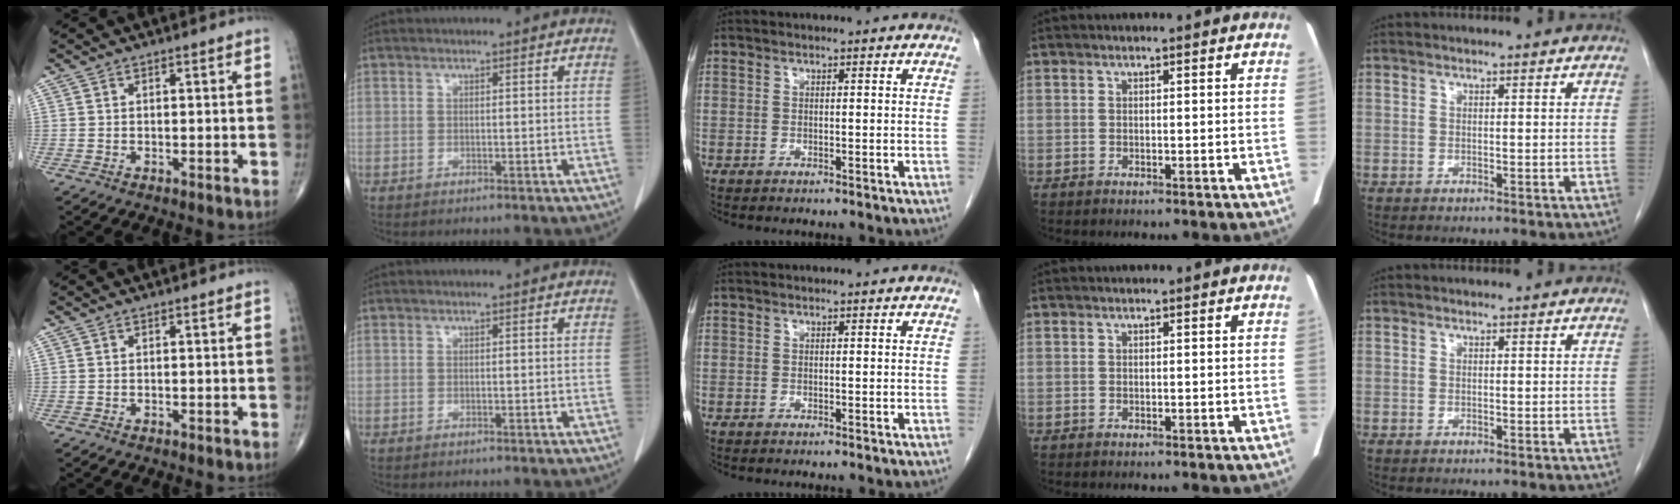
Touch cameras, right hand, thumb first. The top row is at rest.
{}